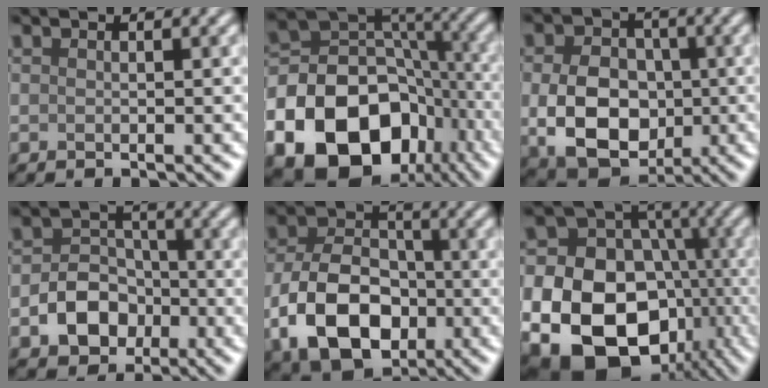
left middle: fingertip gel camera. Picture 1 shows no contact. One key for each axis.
{"total": 19.4, "fx": -9.0, "fy": 14.6, "fz": 9.1, "tx": -0.170, "ty": -0.039, "tz": -0.156}
{"total": 8.6, "fx": -0.9, "fy": 6.4, "fz": 5.7, "tx": -0.108, "ty": -0.013, "tz": -0.019}
{"total": 4.8, "fx": -1.8, "fy": 3.8, "fz": 2.4, "tx": -0.030, "ty": -0.001, "tz": -0.034}
{"total": 10.0, "fx": -3.1, "fy": 6.9, "fz": 6.6, "tx": -0.133, "ty": -0.009, "tz": -0.059}
{"total": 18.9, "fx": -5.5, "fy": 14.9, "fz": 10.3, "tx": -0.183, "ty": -0.034, "tz": -0.097}